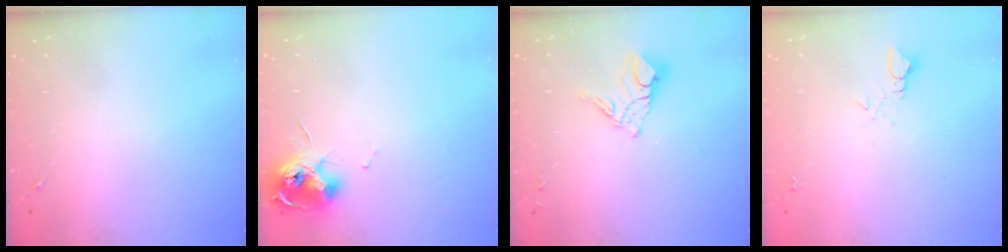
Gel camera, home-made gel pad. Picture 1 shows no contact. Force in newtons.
{"total": 11.5, "press": 11.4, "slide": 0.6}
{"total": 11.3, "press": 11.3, "slide": 1.1}
{"total": 4.2, "press": 4.2, "slide": 0.4}